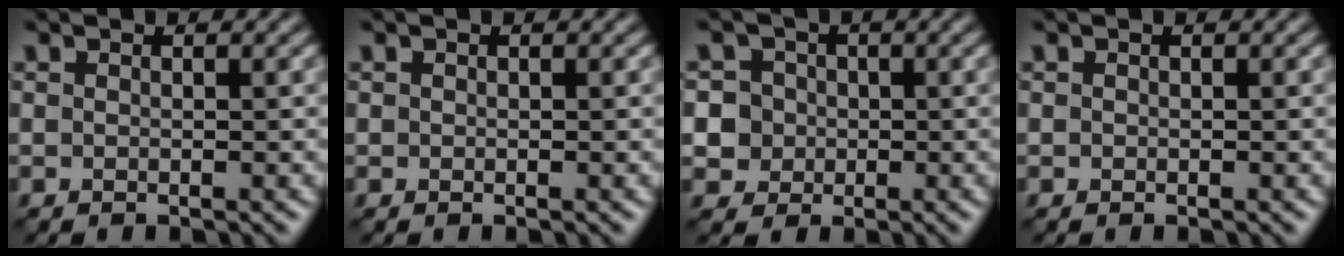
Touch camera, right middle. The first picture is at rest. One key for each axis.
{"total": 0.0}
{"total": 5.5, "fx": 0.3, "fy": 5.2, "fz": 1.7, "tx": -0.027, "ty": 0.032, "tz": -0.013}
{"total": 0.0}